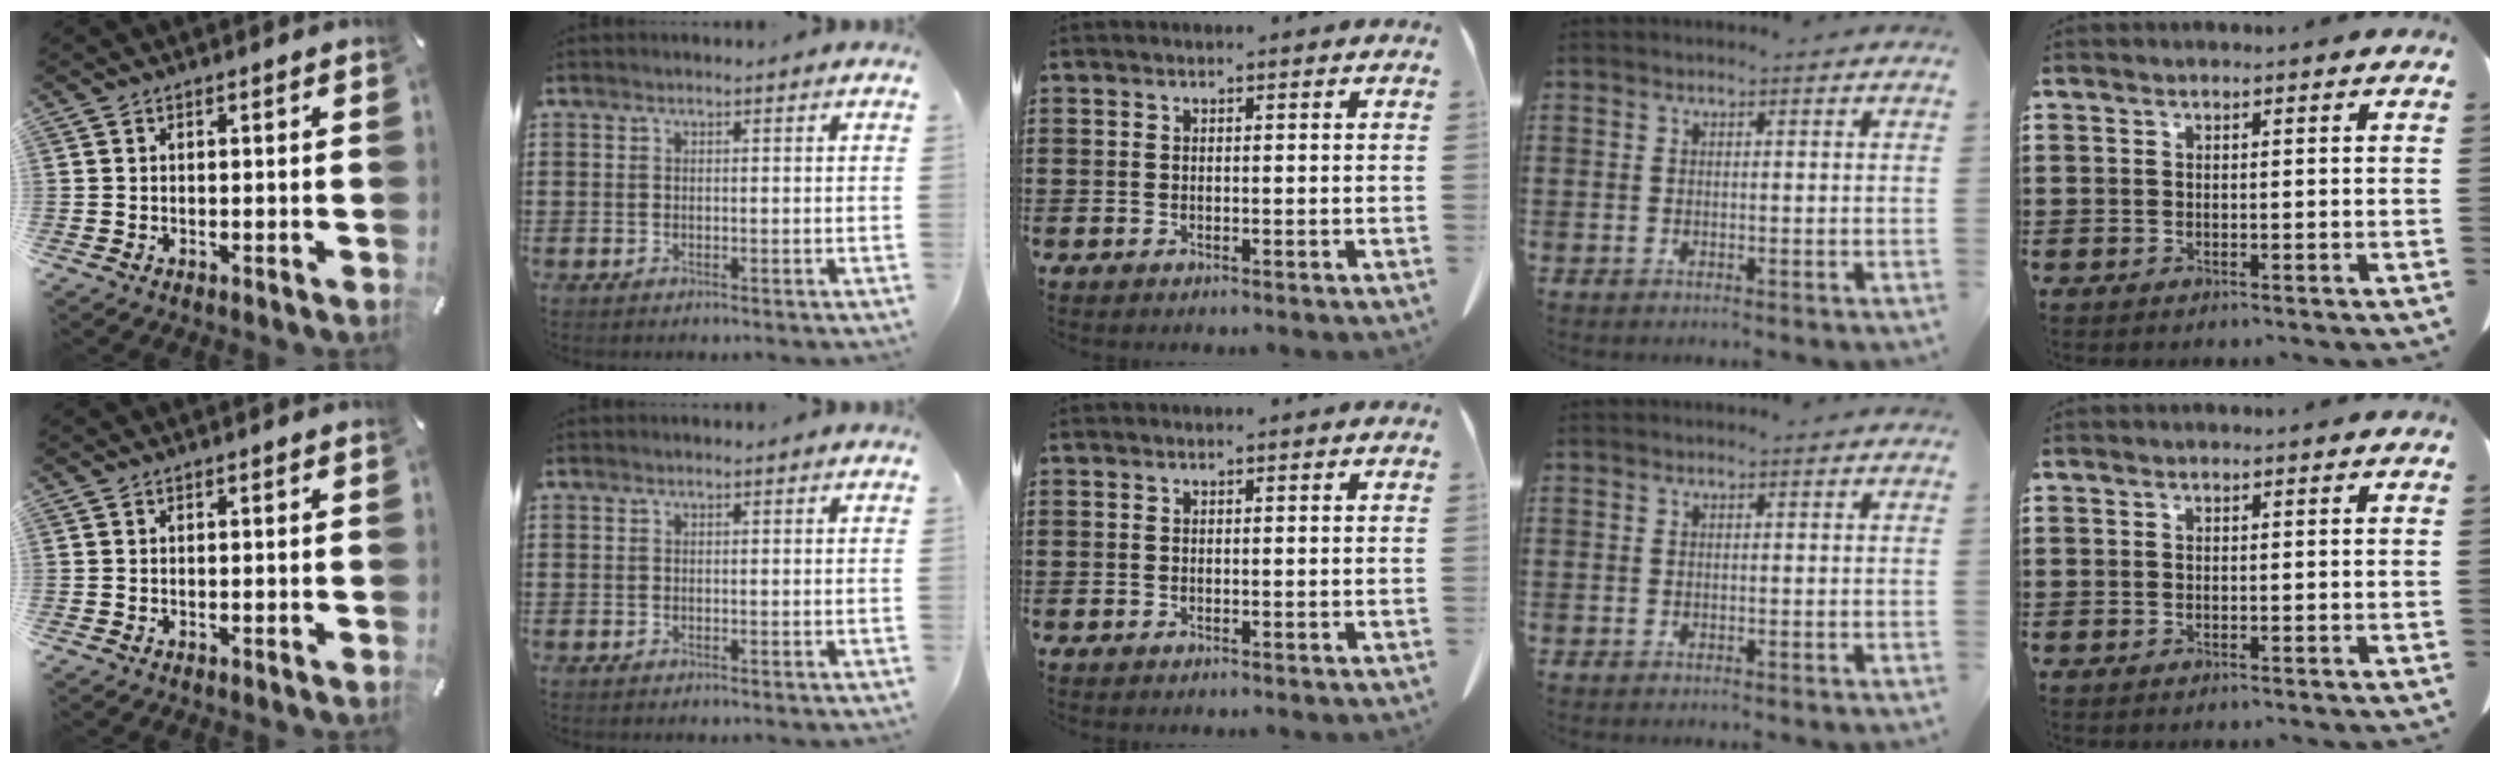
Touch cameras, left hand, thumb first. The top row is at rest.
{}